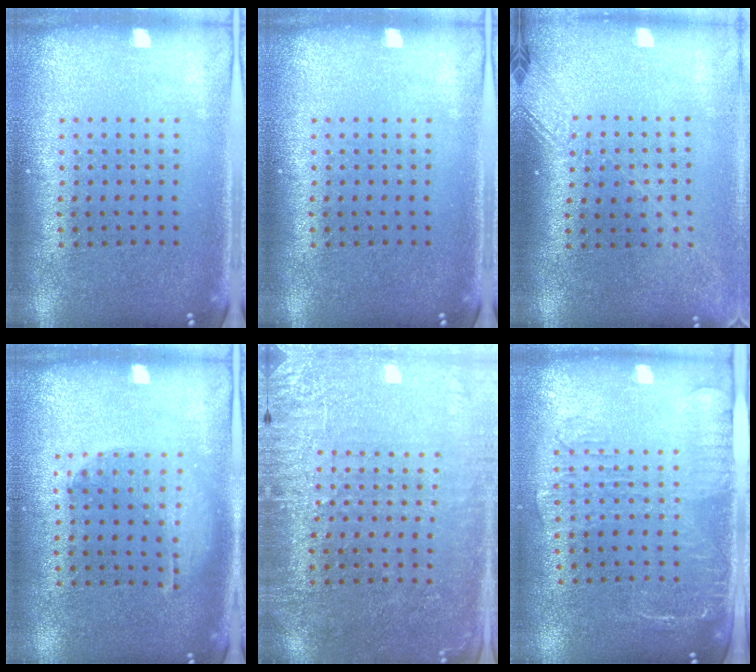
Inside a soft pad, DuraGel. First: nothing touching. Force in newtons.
{"total": 0.0}
{"total": 1.8, "press": 1.4, "slide": 1.0}
{"total": 1.1, "press": 1.1, "slide": 0.2}
{"total": 3.0, "press": 2.9, "slide": 0.6}
{"total": 2.0, "press": 1.7, "slide": 1.0}